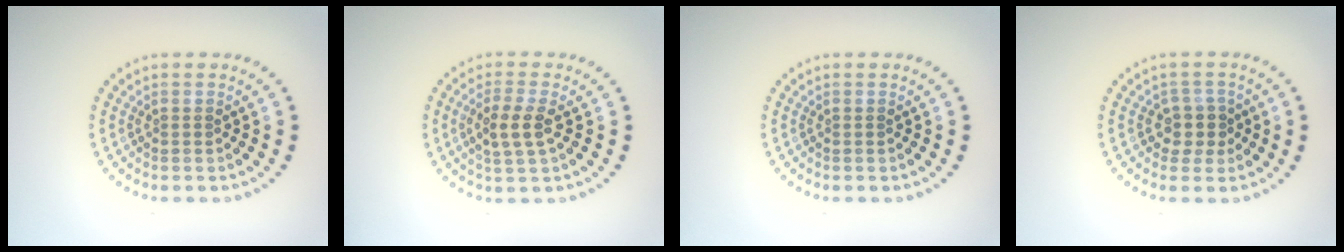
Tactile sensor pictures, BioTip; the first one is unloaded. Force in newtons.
{"total": 2.8, "press": 2.6, "slide": 0.9}
{"total": 0.0}
{"total": 2.4, "press": 2.0, "slide": 1.3}